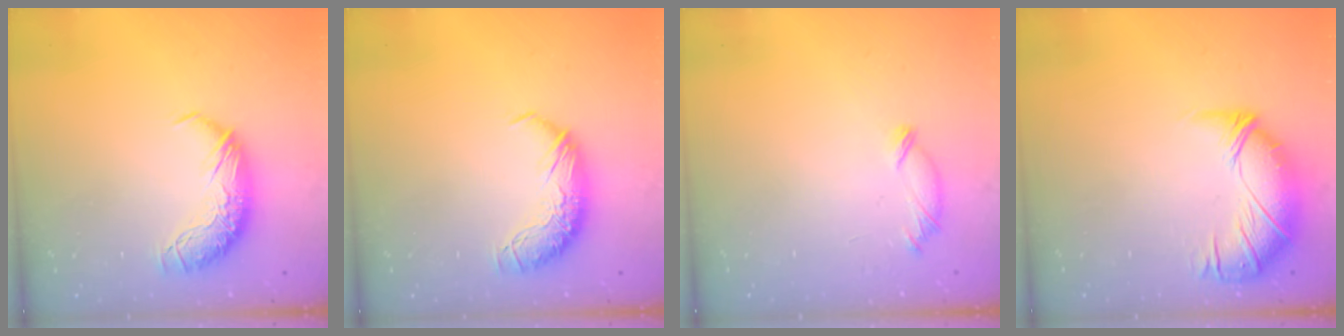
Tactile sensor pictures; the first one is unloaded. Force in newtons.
{"total": 0.0}
{"total": 5.7, "press": 5.6, "slide": 0.8}
{"total": 3.5, "press": 2.5, "slide": 2.5}